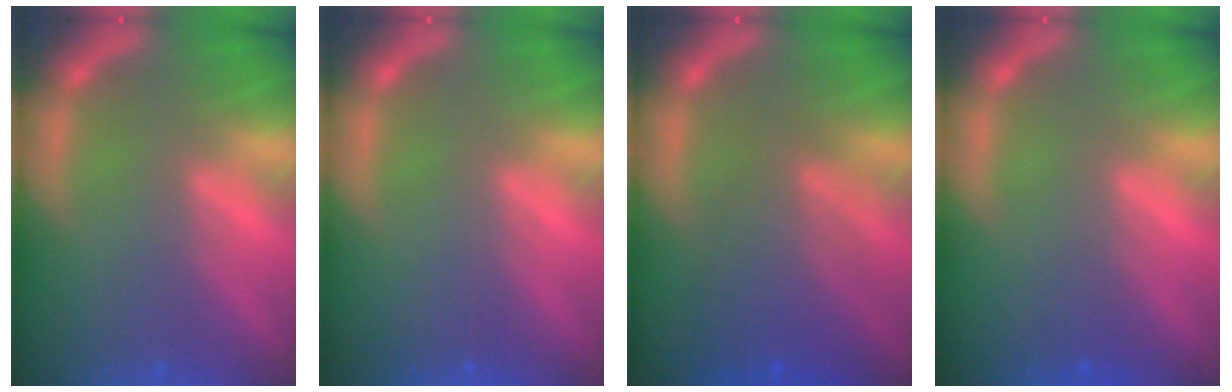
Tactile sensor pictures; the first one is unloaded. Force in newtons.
{"total": 0.0}
{"total": 5.6}
{"total": 0.9}